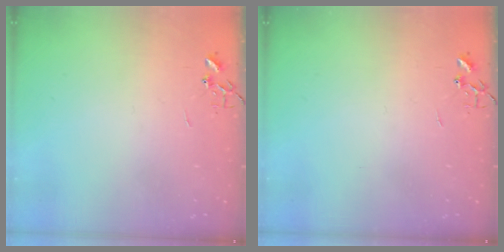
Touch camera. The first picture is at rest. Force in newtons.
{"total": 0.0}